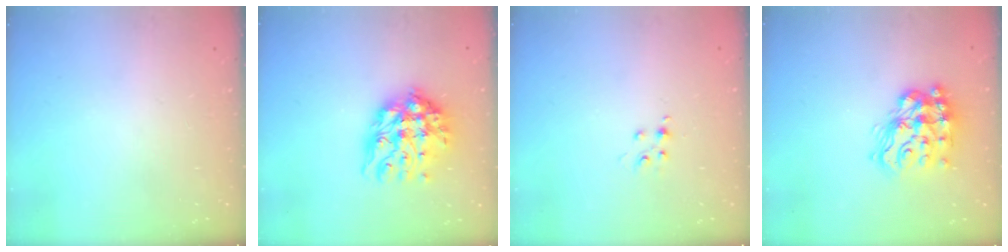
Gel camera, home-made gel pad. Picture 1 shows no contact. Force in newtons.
{"total": 13.8, "press": 13.7, "slide": 1.2}
{"total": 4.3, "press": 4.3, "slide": 0.4}
{"total": 17.2, "press": 17.1, "slide": 1.3}